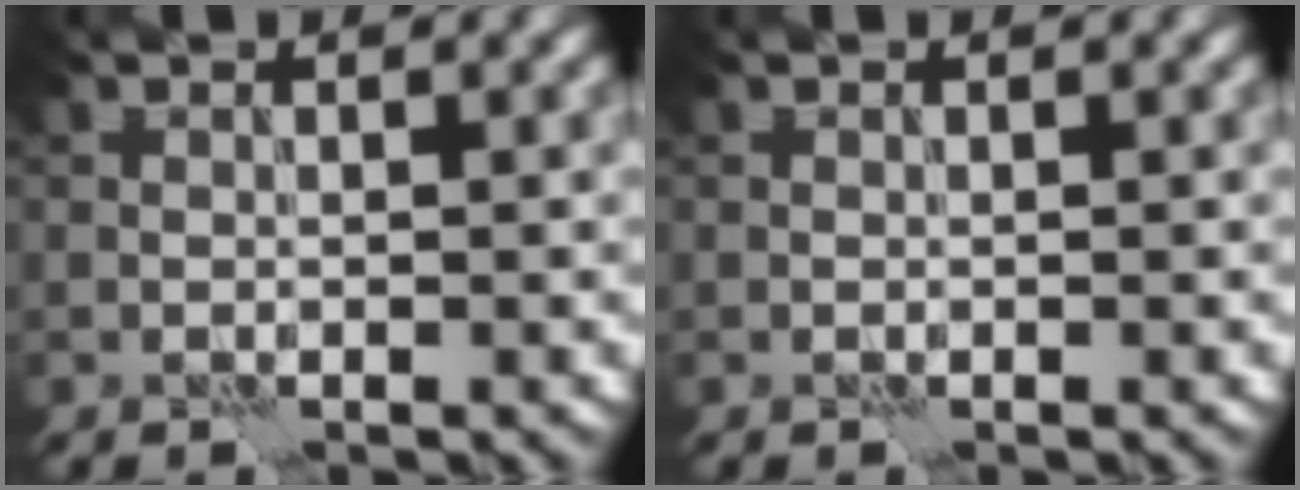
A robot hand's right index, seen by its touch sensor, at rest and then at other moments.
{"total": 0.0}